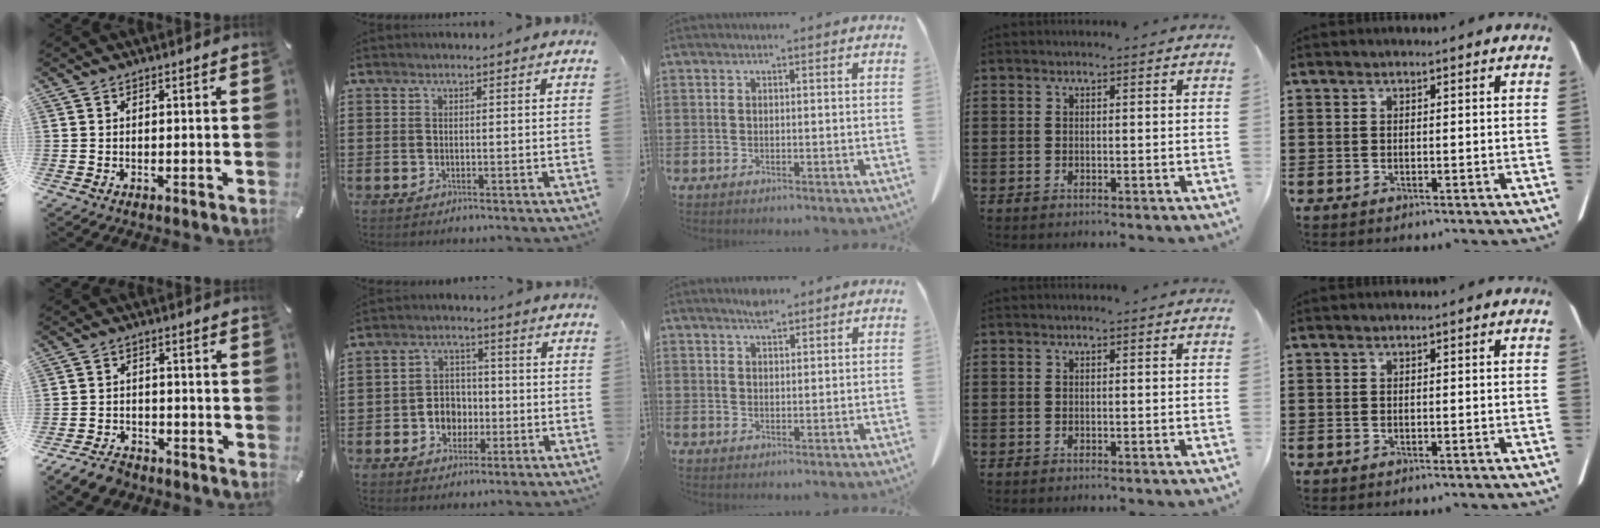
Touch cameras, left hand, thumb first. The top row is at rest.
{"thumb": {"total": 4.8, "force": [-3.9, 2.4, 1.4], "torque": [-0.032, 0.022, -0.077]}, "index": {"total": 4.7, "force": [-1.4, 4.0, 1.8], "torque": [-0.037, 0.007, -0.031]}, "middle": {"total": 2.4, "force": [2.1, 0.6, 0.9], "torque": [-0.021, 0.000, 0.040]}}